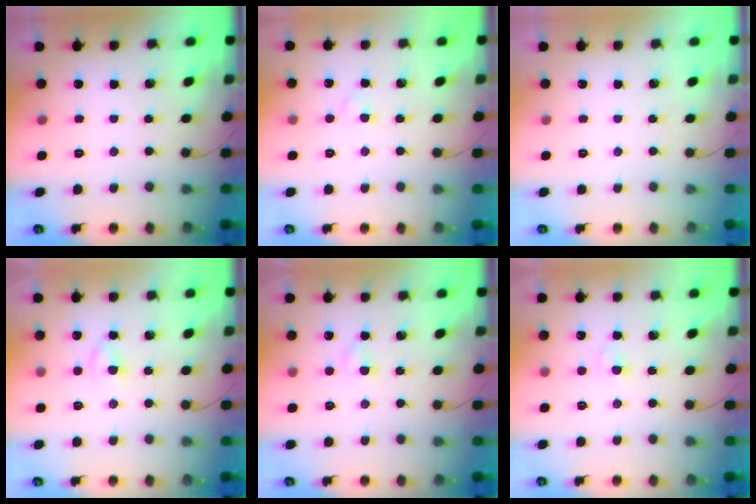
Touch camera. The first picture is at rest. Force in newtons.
{"total": 1.6, "press": 1.4, "slide": 0.8}
{"total": 0.0}
{"total": 3.8, "press": 3.6, "slide": 1.3}
{"total": 1.3, "press": 1.1, "slide": 0.7}
{"total": 2.7, "press": 2.5, "slide": 1.1}